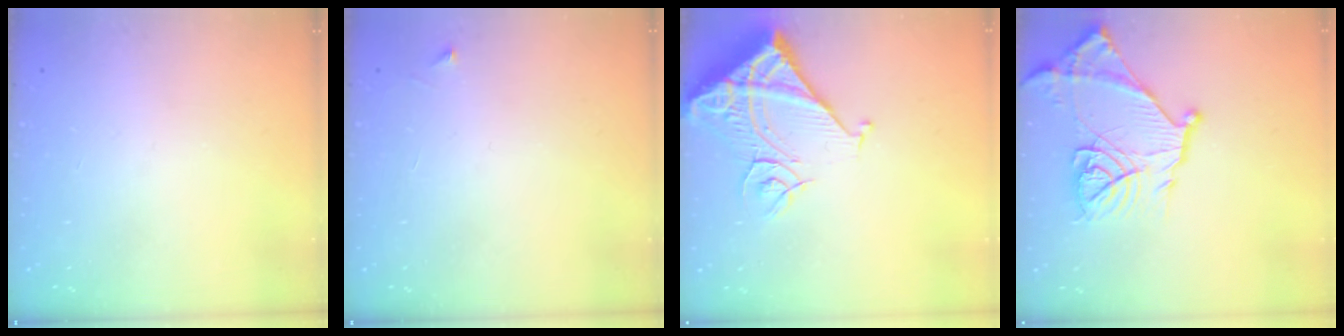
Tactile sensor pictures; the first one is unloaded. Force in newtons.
{"total": 2.5, "press": 2.5, "slide": 0.3}
{"total": 13.6, "press": 13.6, "slide": 1.6}
{"total": 18.2, "press": 18.2, "slide": 1.4}